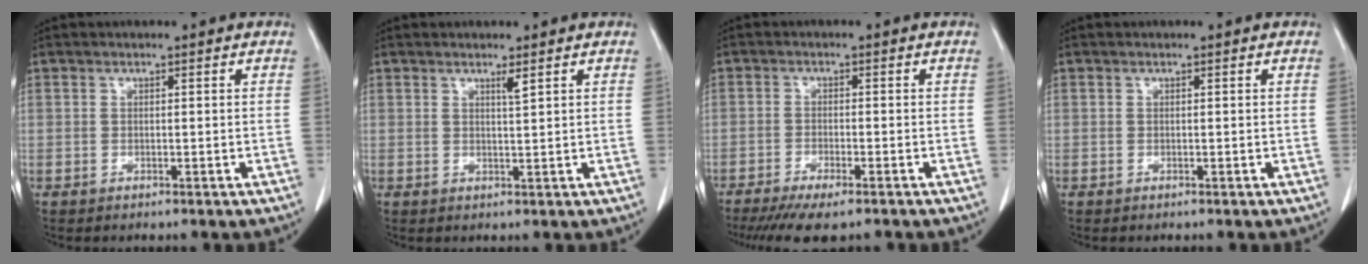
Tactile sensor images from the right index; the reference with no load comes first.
{"total": 1.3, "force": [0.9, -0.2, 1.0], "torque": [-0.020, -0.007, 0.016]}
{"total": 8.6, "force": [-6.8, 1.3, 5.1], "torque": [-0.073, -0.016, -0.104]}
{"total": 0.0}